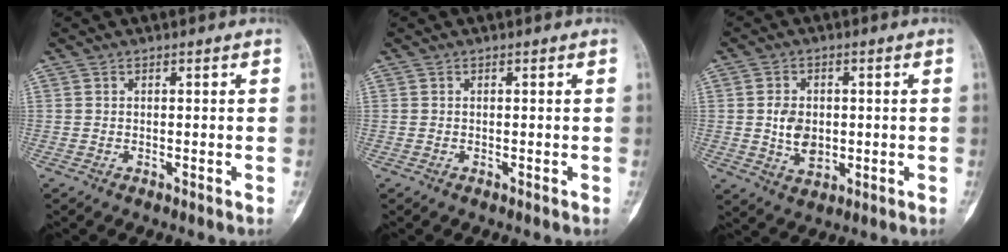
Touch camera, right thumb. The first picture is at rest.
{"total": 0.0}
{"total": 6.1, "force": [-0.1, 4.4, 4.3], "torque": [-0.057, -0.006, 0.004]}